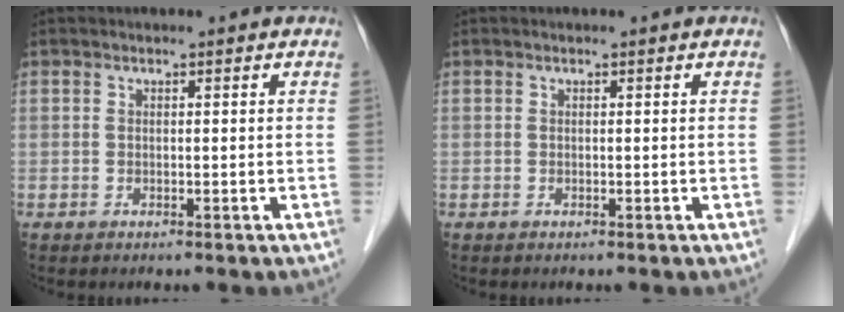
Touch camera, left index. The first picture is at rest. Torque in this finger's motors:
{"motor_torque": [0.00, 0.00, 0.00, 0.00]}